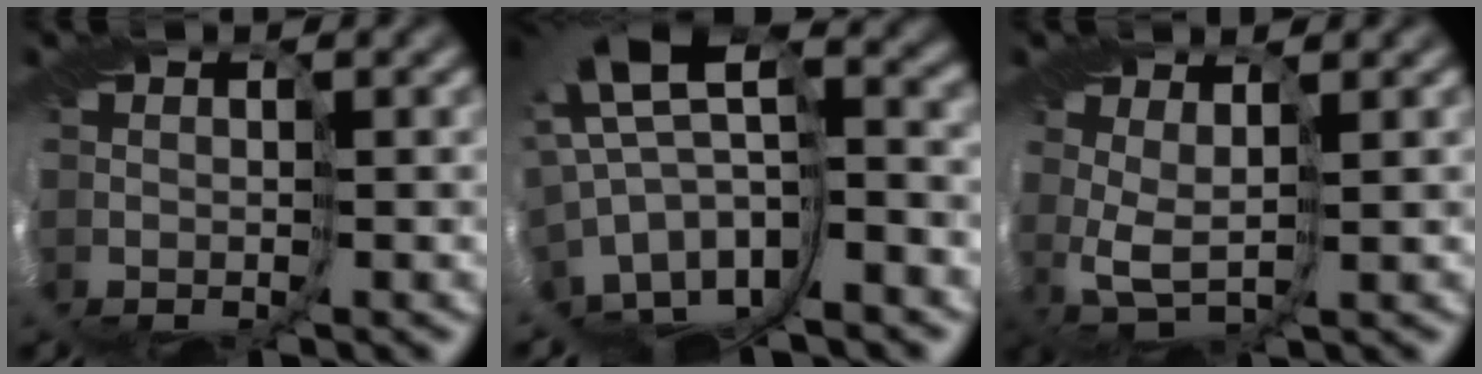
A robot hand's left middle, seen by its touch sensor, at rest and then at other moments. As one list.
[{"total": 8.5, "force": [-0.3, 3.7, 7.6], "torque": [-0.180, 0.017, 0.011]}, {"total": 1.9, "force": [0.5, 1.3, 1.4], "torque": [-0.050, -0.003, 0.019]}]